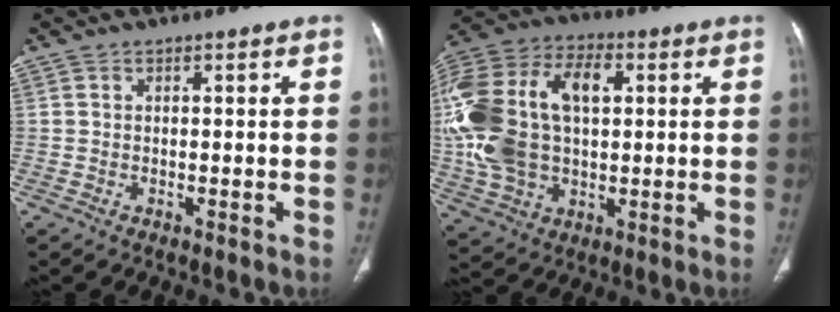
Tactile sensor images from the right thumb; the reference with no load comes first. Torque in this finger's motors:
{"motor_torque": [2.51, 2.50, 2.37, 0.40, 0.51]}